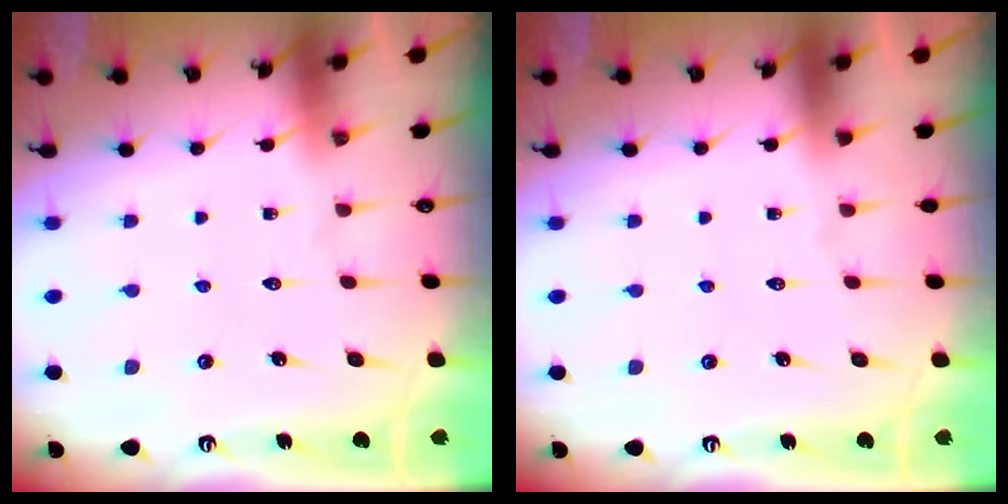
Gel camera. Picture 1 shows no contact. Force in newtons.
{"total": 0.0}